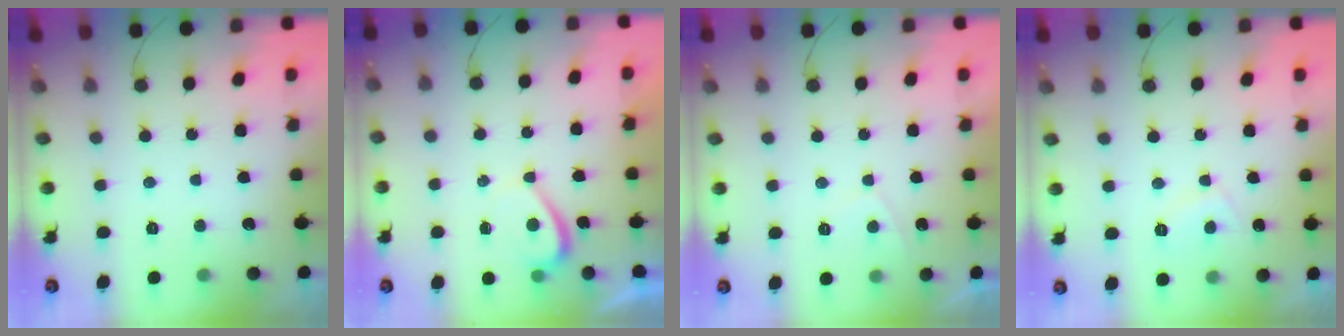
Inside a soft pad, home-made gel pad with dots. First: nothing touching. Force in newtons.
{"total": 1.1, "press": 1.0, "slide": 0.6}
{"total": 2.3, "press": 2.2, "slide": 0.6}
{"total": 3.2, "press": 3.1, "slide": 0.8}